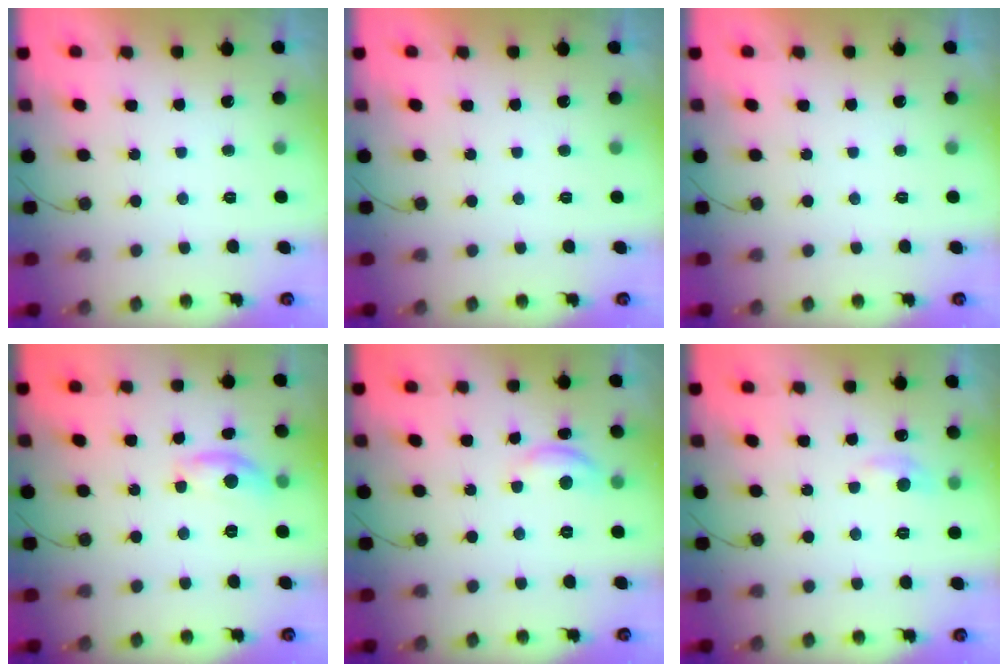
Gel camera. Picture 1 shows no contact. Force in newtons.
{"total": 0.0}
{"total": 0.0}
{"total": 7.6, "press": 7.6, "slide": 0.6}
{"total": 6.9, "press": 6.8, "slide": 0.4}
{"total": 5.9, "press": 5.9, "slide": 0.8}